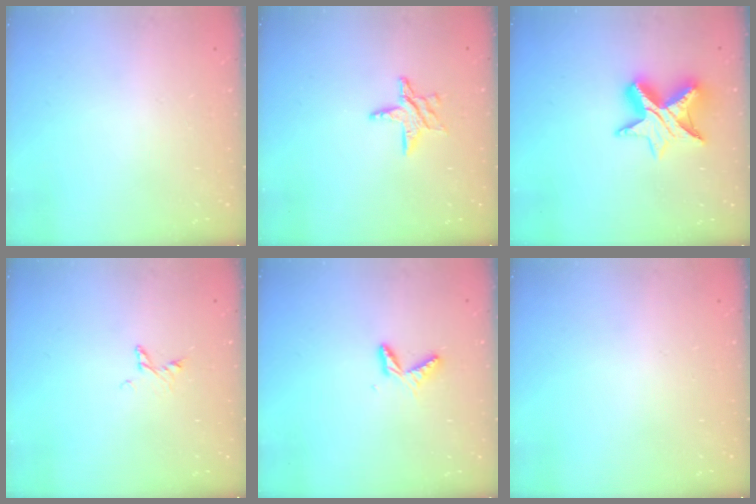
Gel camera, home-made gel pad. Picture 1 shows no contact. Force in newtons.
{"total": 7.4, "press": 7.4, "slide": 0.4}
{"total": 11.4, "press": 11.4, "slide": 0.7}
{"total": 3.8, "press": 3.8, "slide": 0.4}
{"total": 5.2, "press": 5.1, "slide": 0.5}
{"total": 0.0}